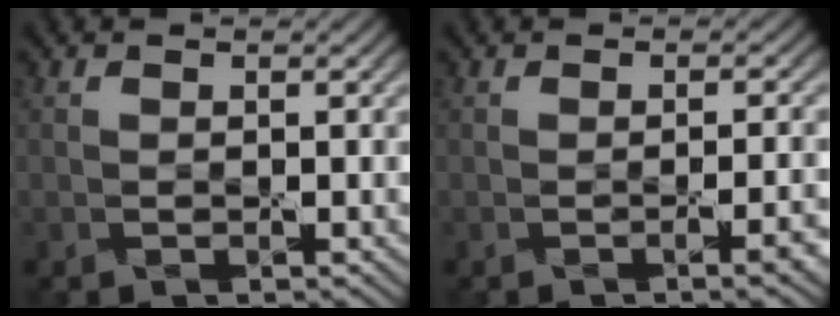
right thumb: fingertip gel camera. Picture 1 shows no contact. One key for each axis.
{"total": 3.2, "fx": -1.1, "fy": 0.8, "fz": 2.9, "tx": -0.038, "ty": 0.004, "tz": -0.019}